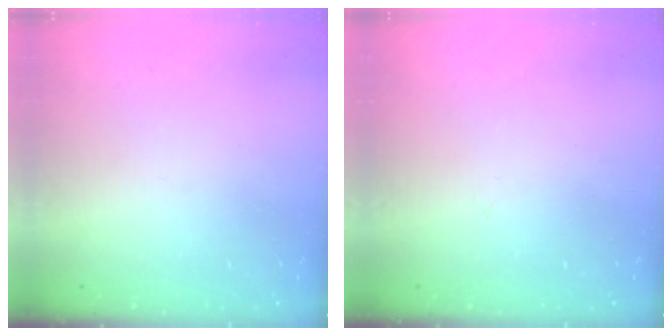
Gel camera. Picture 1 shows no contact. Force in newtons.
{"total": 2.7, "press": 2.7, "slide": 0.5}